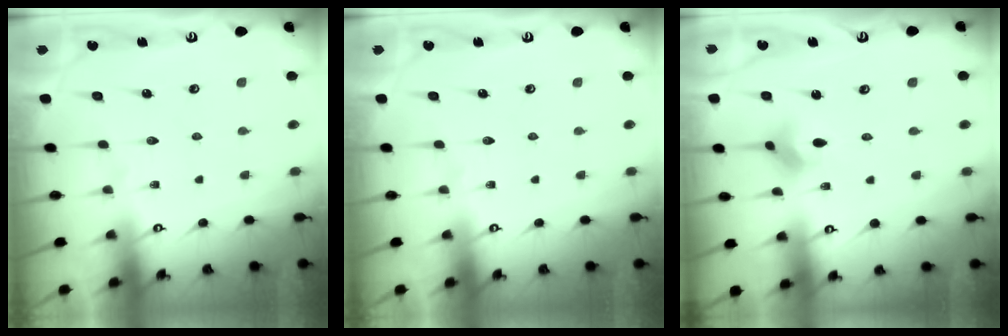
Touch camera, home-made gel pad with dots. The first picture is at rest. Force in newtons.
{"total": 0.0}
{"total": 3.1, "press": 3.0, "slide": 0.7}